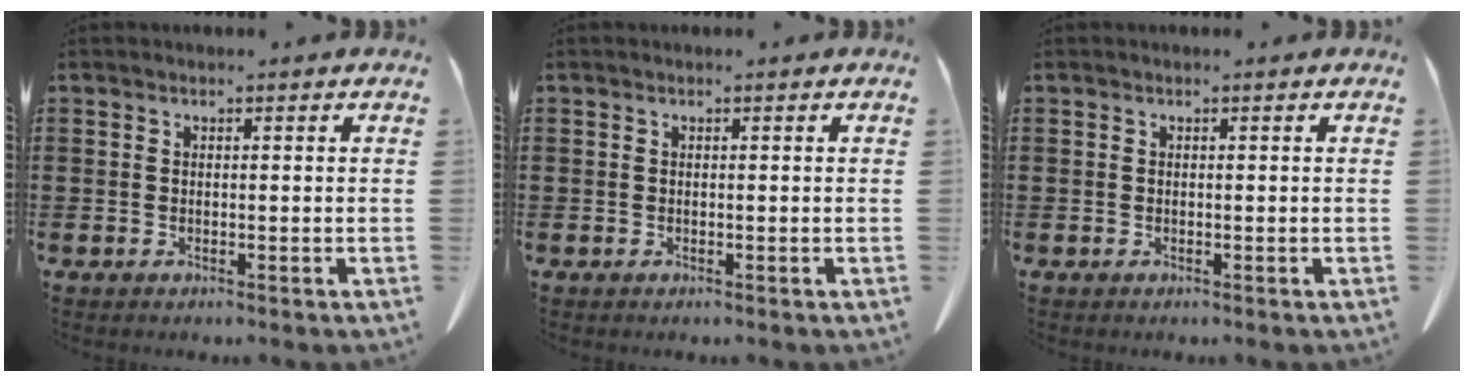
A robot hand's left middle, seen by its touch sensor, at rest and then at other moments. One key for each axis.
{"total": 0.0}
{"total": 0.0}